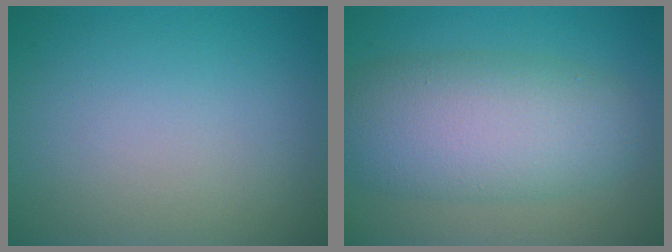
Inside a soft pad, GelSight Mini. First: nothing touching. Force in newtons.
{"total": 8.3, "press": 8.3, "slide": 0.4}